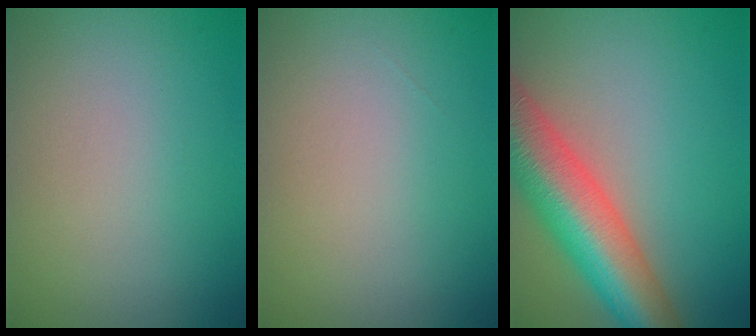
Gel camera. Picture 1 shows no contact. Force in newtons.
{"total": 0.0}
{"total": 11.3, "press": 11.3, "slide": 0.6}